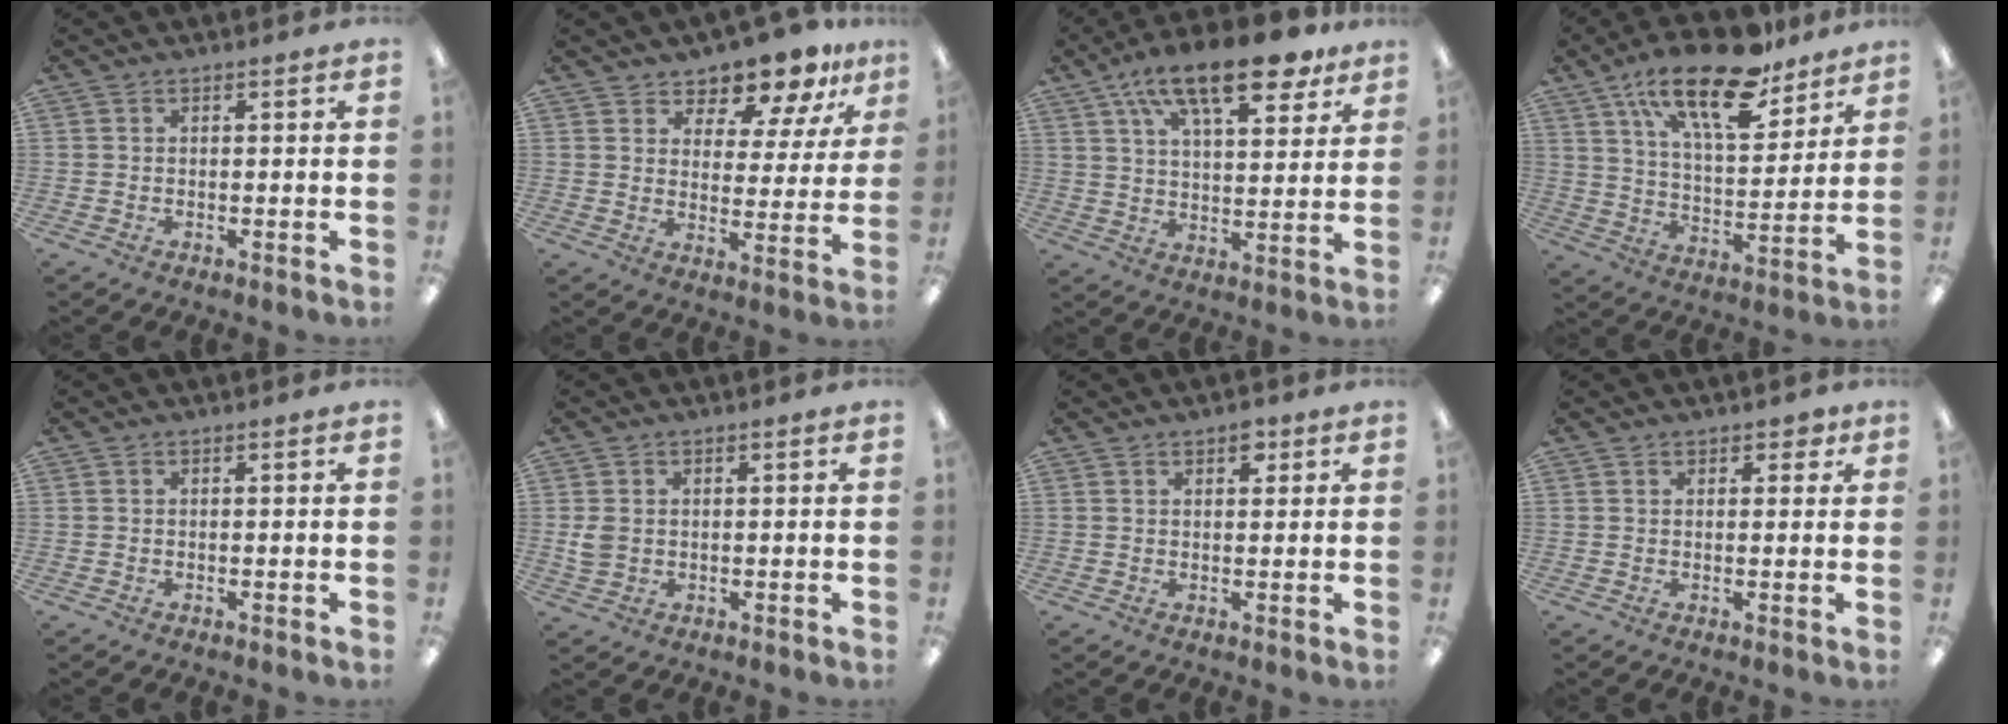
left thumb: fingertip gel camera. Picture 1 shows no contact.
{"total": 9.9, "force": [9.1, 3.1, 2.2], "torque": [-0.038, -0.075, 0.164]}
{"total": 17.9, "force": [11.5, 6.8, 11.9], "torque": [-0.195, -0.047, 0.191]}
{"total": 21.0, "force": [14.7, 7.9, 12.8], "torque": [-0.215, -0.078, 0.248]}
{"total": 0.0}
{"total": 3.3, "force": [0.3, 2.7, 1.8], "torque": [-0.027, 0.003, 0.005]}
{"total": 3.4, "force": [2.2, 1.8, 1.9], "torque": [-0.009, -0.009, 0.032]}
{"total": 2.3, "force": [1.6, 1.4, 0.9], "torque": [-0.003, -0.002, 0.025]}